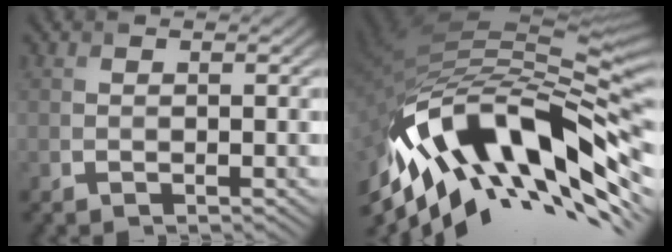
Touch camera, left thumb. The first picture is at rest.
{"total": 16.8, "force": [-5.5, 6.0, 14.7], "torque": [-0.272, -0.014, -0.094]}